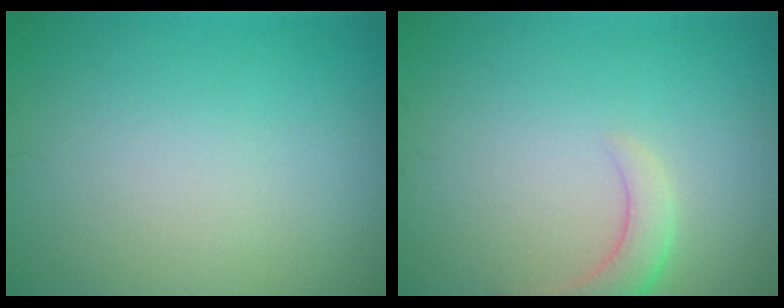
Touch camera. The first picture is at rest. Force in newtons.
{"total": 2.4, "press": 2.4, "slide": 0.2}